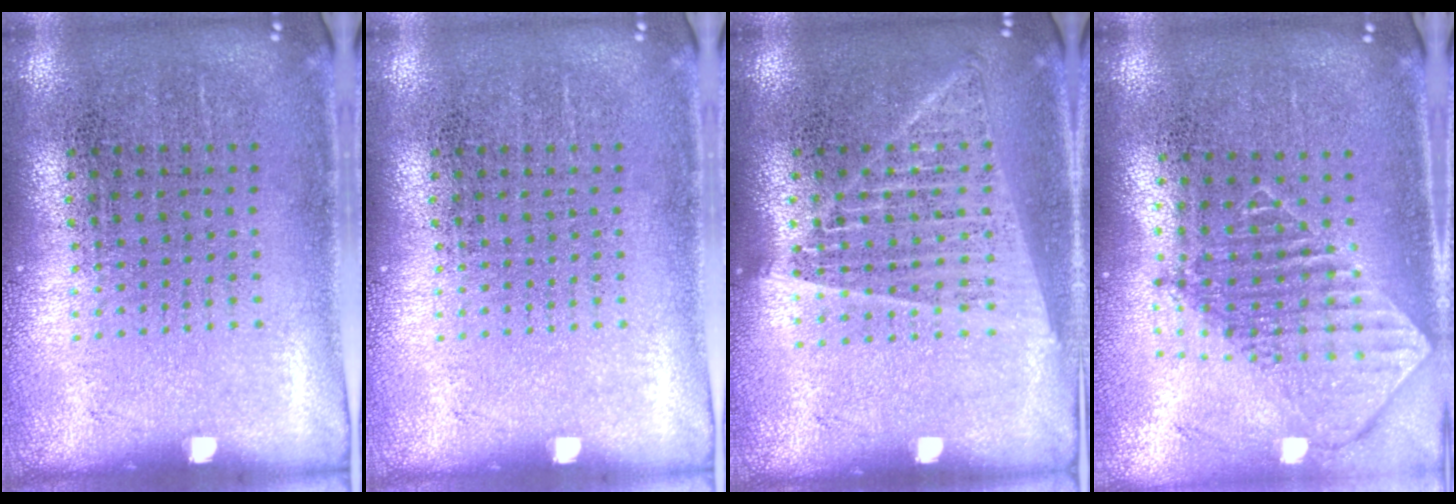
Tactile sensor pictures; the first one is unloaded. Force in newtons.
{"total": 0.0}
{"total": 1.4, "press": 1.3, "slide": 0.5}
{"total": 2.0, "press": 1.5, "slide": 1.3}